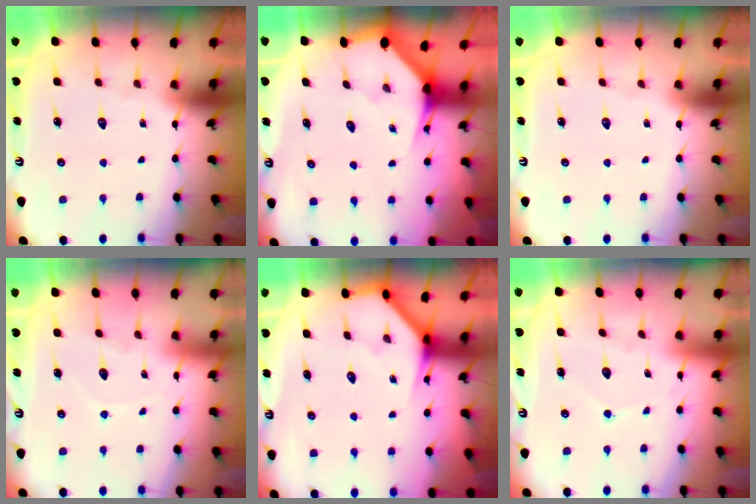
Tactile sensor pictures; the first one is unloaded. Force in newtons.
{"total": 2.8, "press": 2.8, "slide": 0.2}
{"total": 0.0}
{"total": 4.7, "press": 4.6, "slide": 0.4}
{"total": 3.8, "press": 3.8, "slide": 0.3}
{"total": 5.3, "press": 5.3, "slide": 0.1}